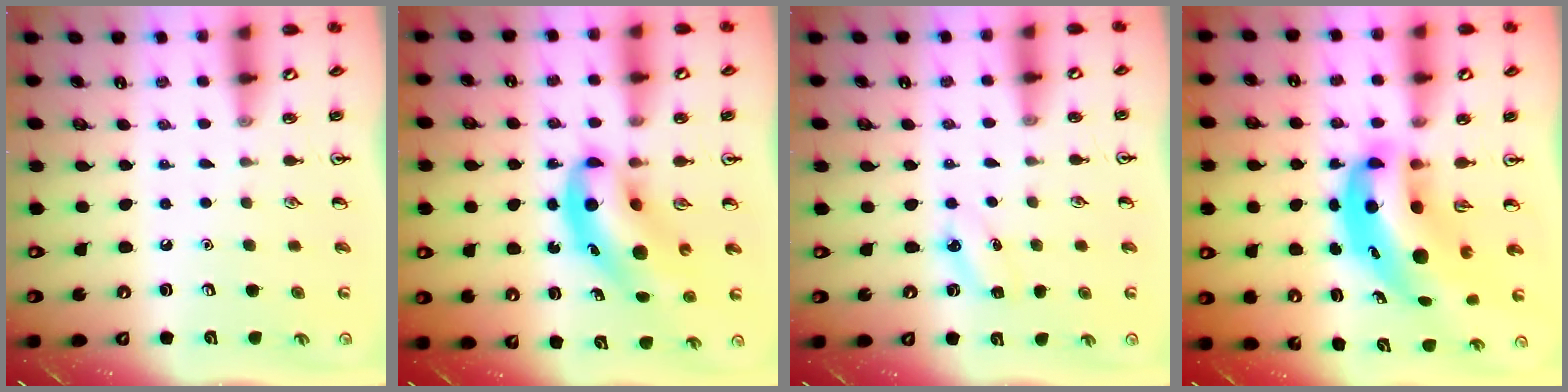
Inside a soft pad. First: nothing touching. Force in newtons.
{"total": 9.3, "press": 8.9, "slide": 2.6}
{"total": 5.0, "press": 4.8, "slide": 1.6}
{"total": 10.9, "press": 10.4, "slide": 3.0}